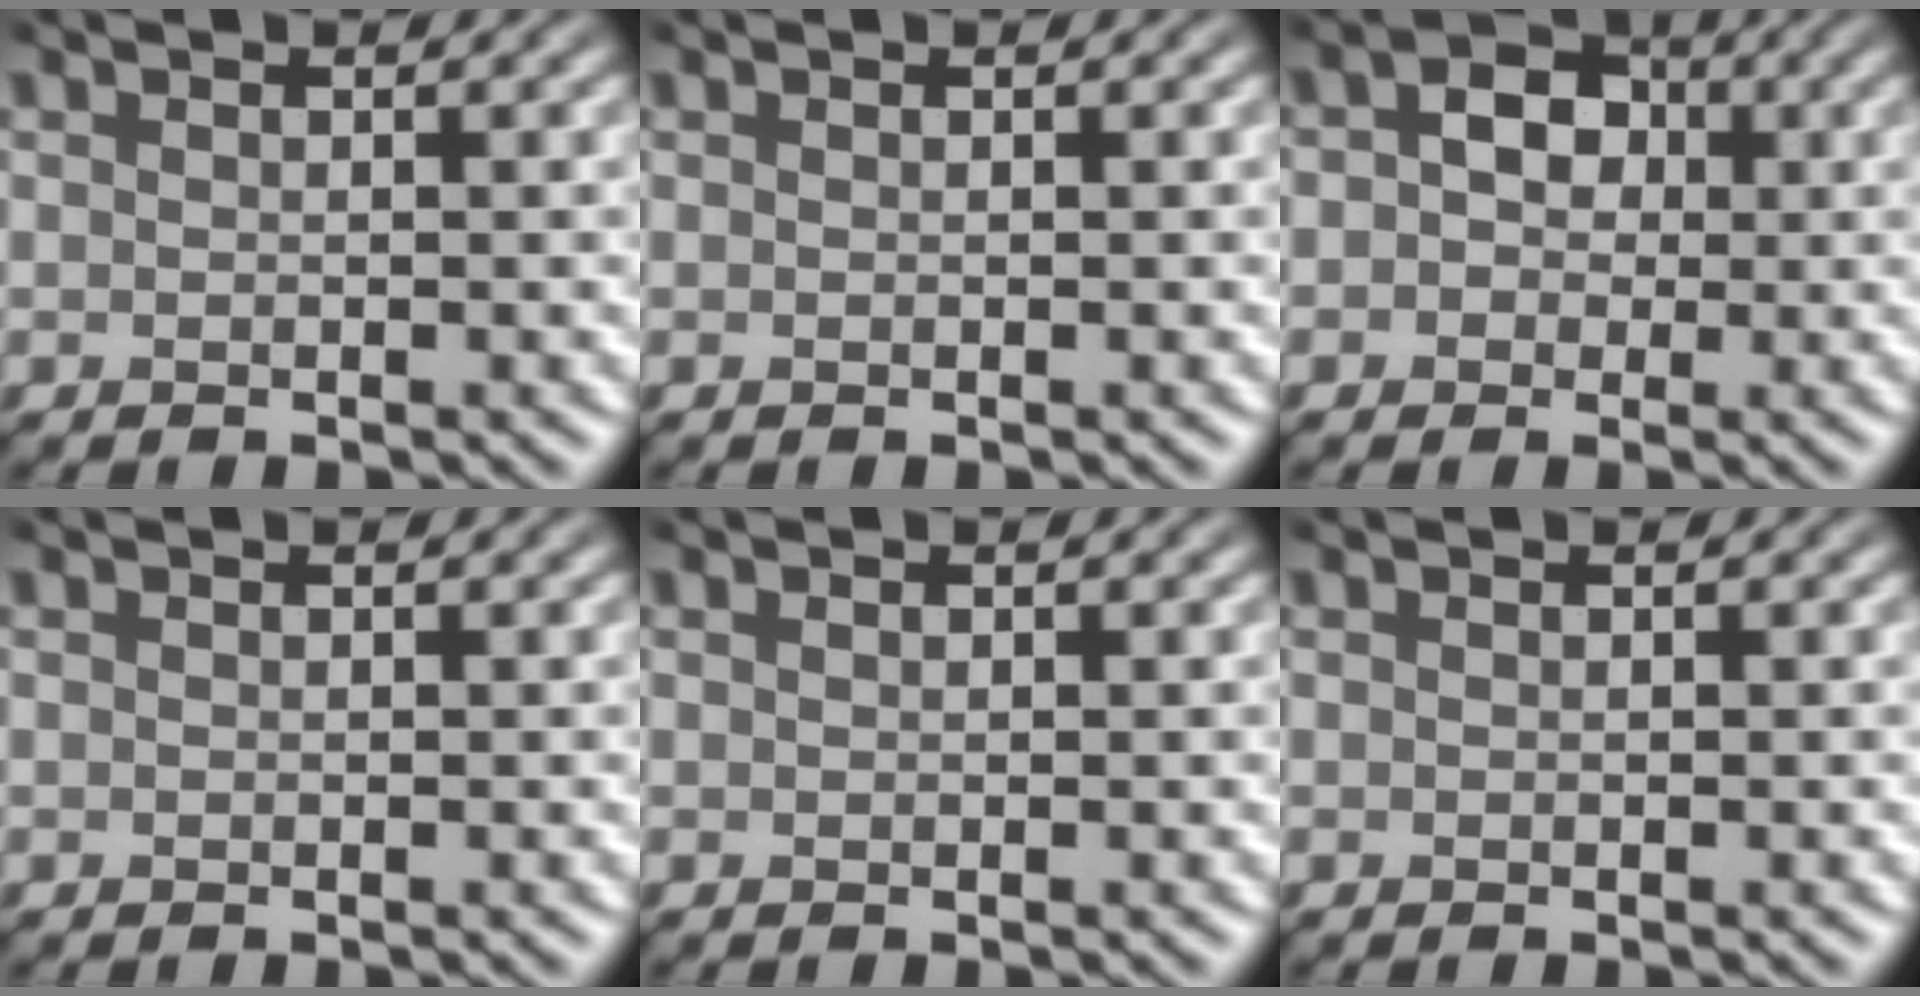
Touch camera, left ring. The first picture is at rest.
{"total": 0.0}
{"total": 2.3, "force": [-0.8, 2.1, 0.7], "torque": [-0.010, 0.007, -0.016]}
{"total": 0.0}
{"total": 0.6, "force": [-0.3, -0.4, -0.4], "torque": [-0.004, -0.002, 0.005]}
{"total": 0.0}